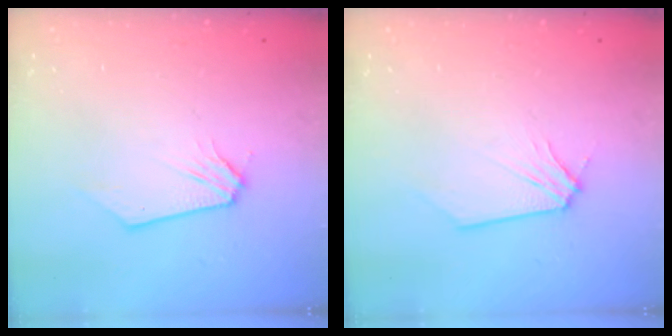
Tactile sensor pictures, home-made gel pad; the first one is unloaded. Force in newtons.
{"total": 0.0}